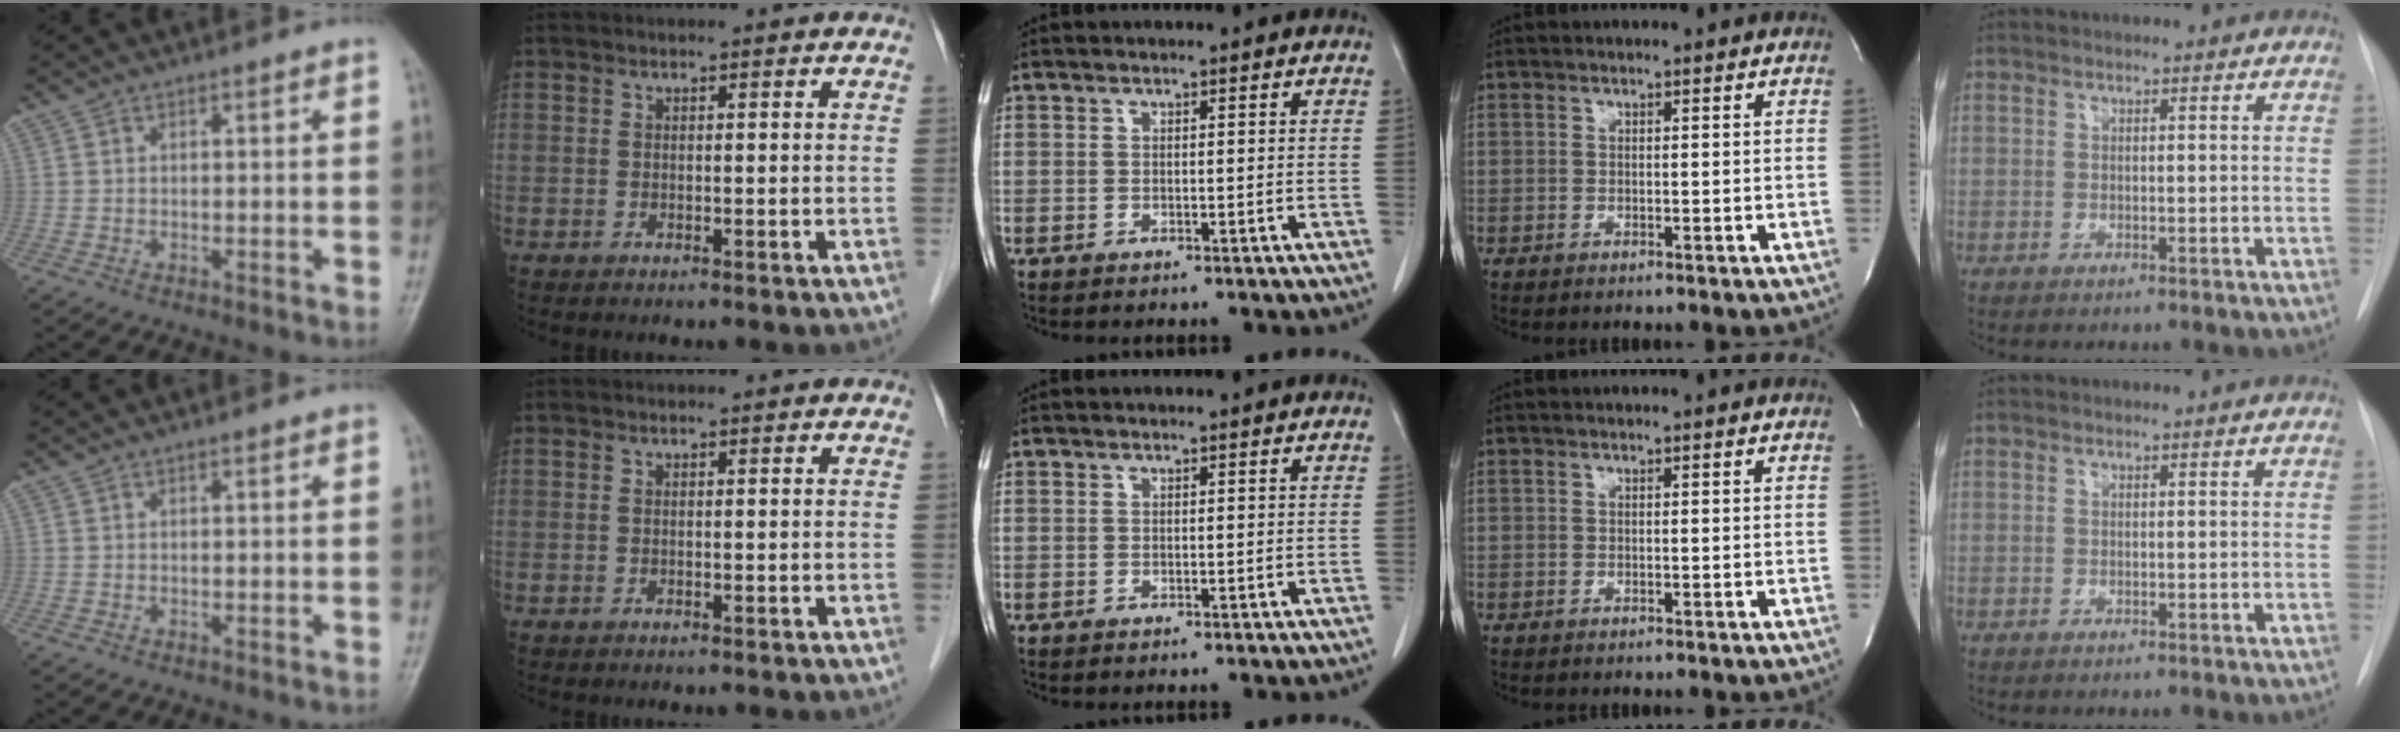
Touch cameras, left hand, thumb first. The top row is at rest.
{}